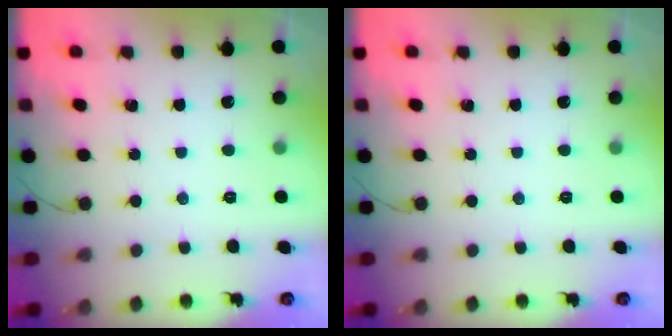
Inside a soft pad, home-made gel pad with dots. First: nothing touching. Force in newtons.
{"total": 0.0}